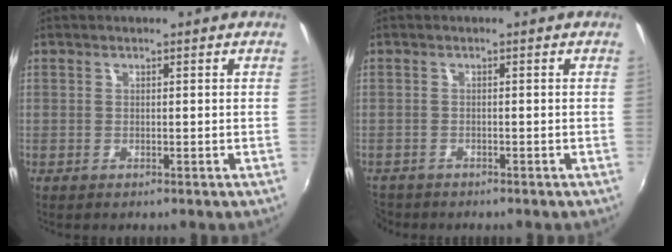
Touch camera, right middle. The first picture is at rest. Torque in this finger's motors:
{"motor_torque": [0.09, -0.55, -0.05, 0.00]}